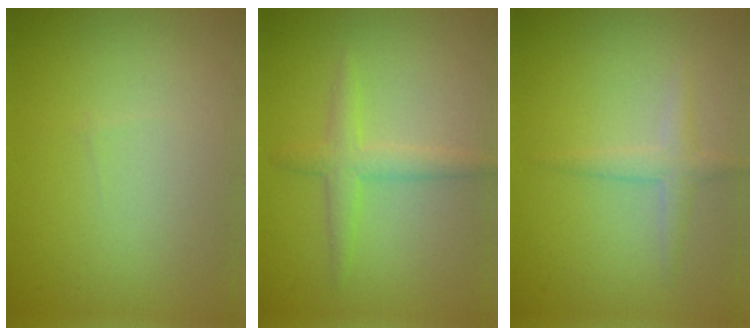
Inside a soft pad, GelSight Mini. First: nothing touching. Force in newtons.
{"total": 2.3, "press": 2.3, "slide": 0.2}
{"total": 1.7, "press": 1.7, "slide": 0.0}